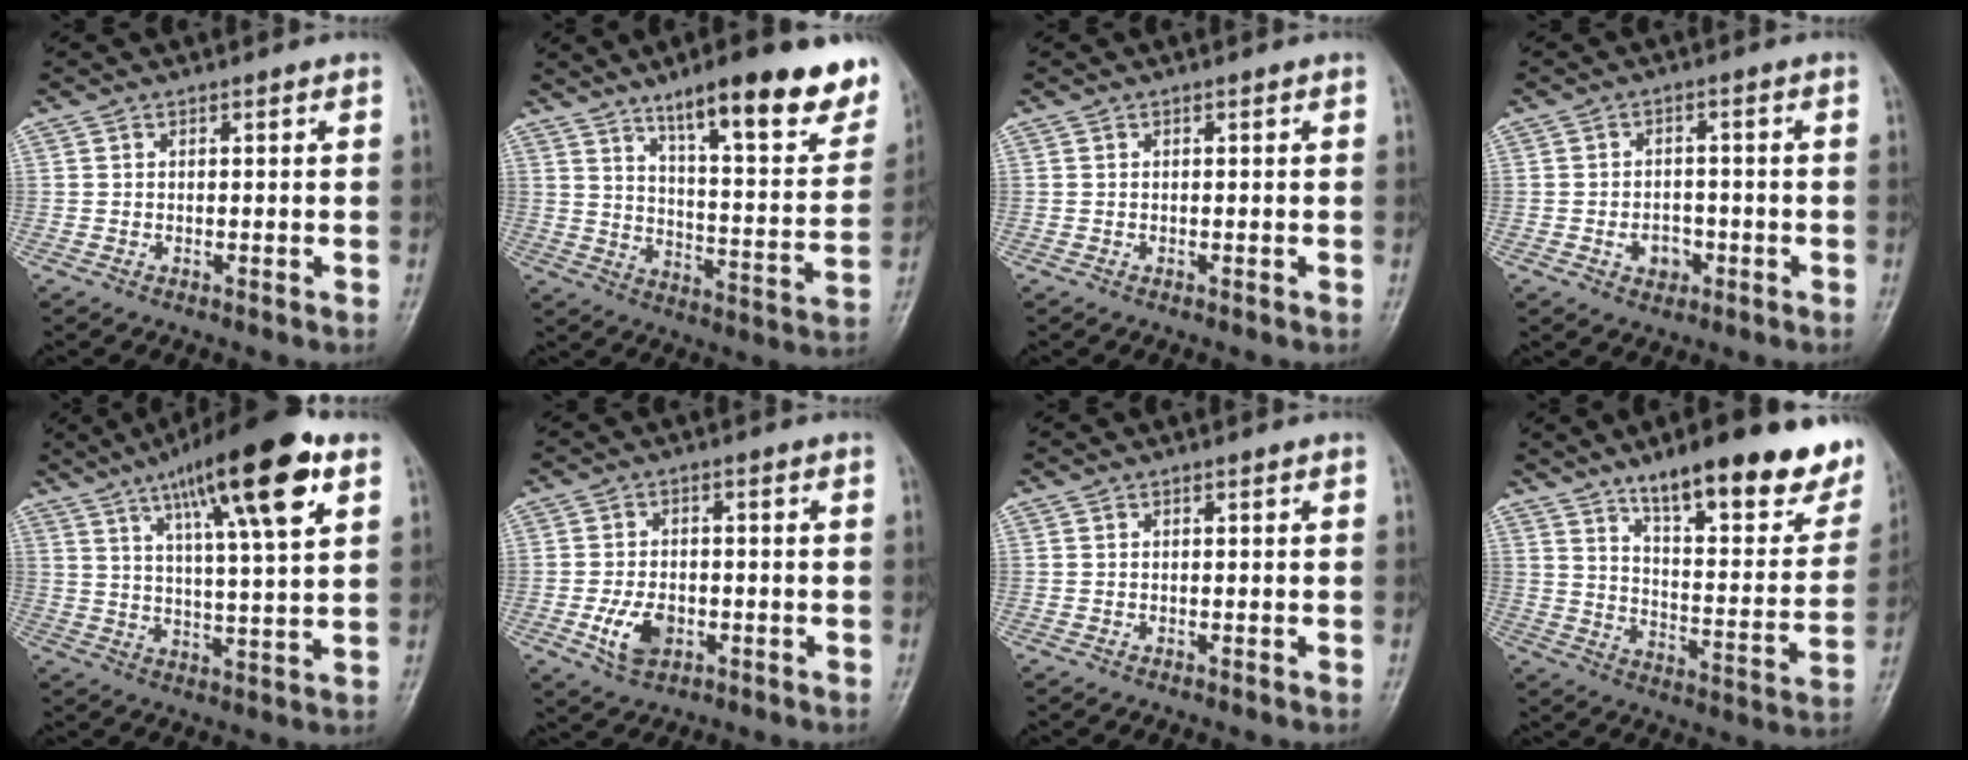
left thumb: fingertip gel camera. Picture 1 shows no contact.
{"total": 21.2, "force": [13.9, 4.8, 15.3], "torque": [-0.181, -0.061, 0.208]}
{"total": 0.0}
{"total": 4.4, "force": [-1.6, 3.3, 2.4], "torque": [-0.018, 0.013, -0.023]}
{"total": 18.6, "force": [9.3, 3.7, 15.7], "torque": [-0.236, -0.019, 0.147]}
{"total": 6.6, "force": [-2.1, 4.3, 4.6], "torque": [-0.078, 0.004, -0.034]}
{"total": 0.0}
{"total": 23.2, "force": [15.8, 6.9, 15.5], "torque": [-0.169, -0.070, 0.228]}